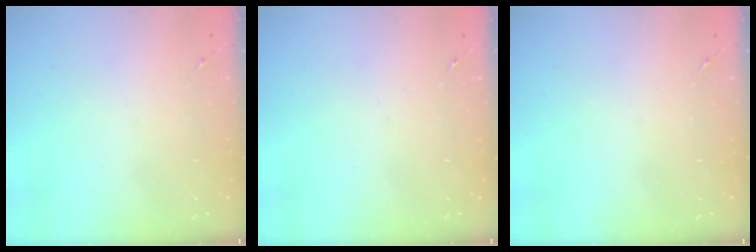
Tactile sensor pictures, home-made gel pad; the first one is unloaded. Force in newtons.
{"total": 0.0}
{"total": 0.0}